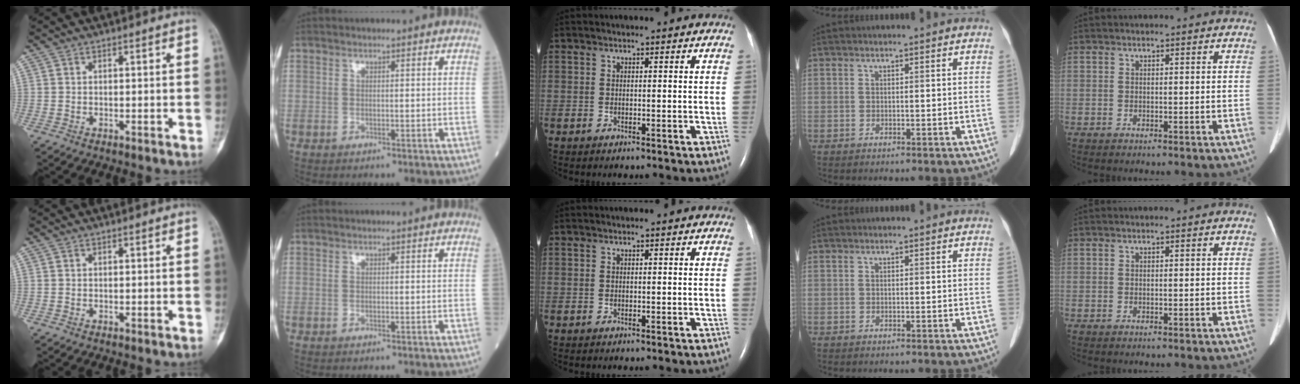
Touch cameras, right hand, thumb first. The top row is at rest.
{}